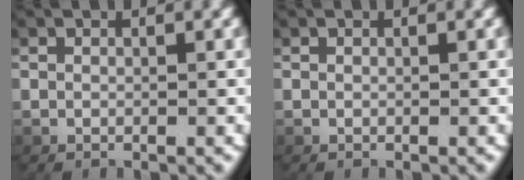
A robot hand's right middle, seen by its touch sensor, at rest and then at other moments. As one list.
[{"total": 0.0}]